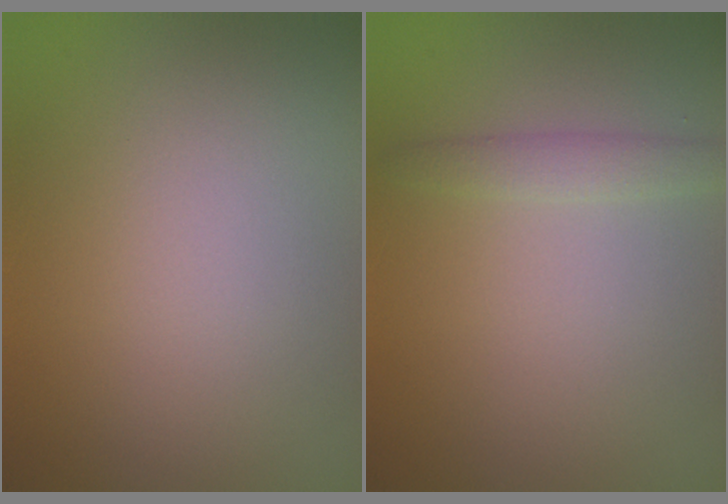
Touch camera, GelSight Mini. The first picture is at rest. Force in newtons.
{"total": 1.5, "press": 1.5, "slide": 0.1}